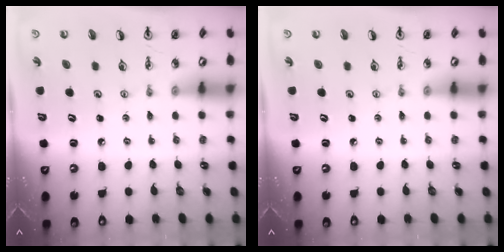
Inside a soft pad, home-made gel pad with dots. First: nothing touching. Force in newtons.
{"total": 0.0}